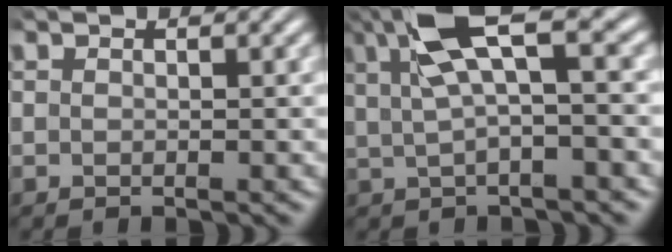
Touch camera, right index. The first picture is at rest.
{"total": 6.9, "force": [2.6, 1.8, 6.1], "torque": [-0.102, 0.015, 0.041]}